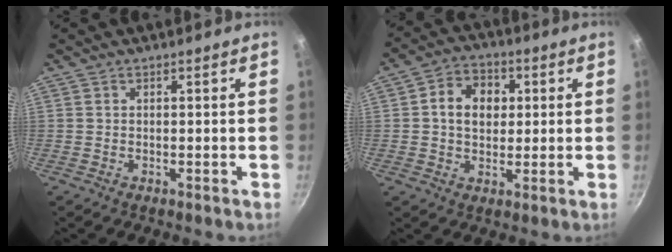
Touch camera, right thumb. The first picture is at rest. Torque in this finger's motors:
{"motor_torque": [0.04, 0.11, -0.10, 0.17, 0.05]}